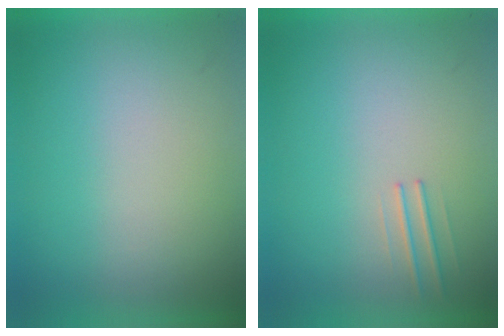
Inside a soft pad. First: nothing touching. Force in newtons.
{"total": 1.0}